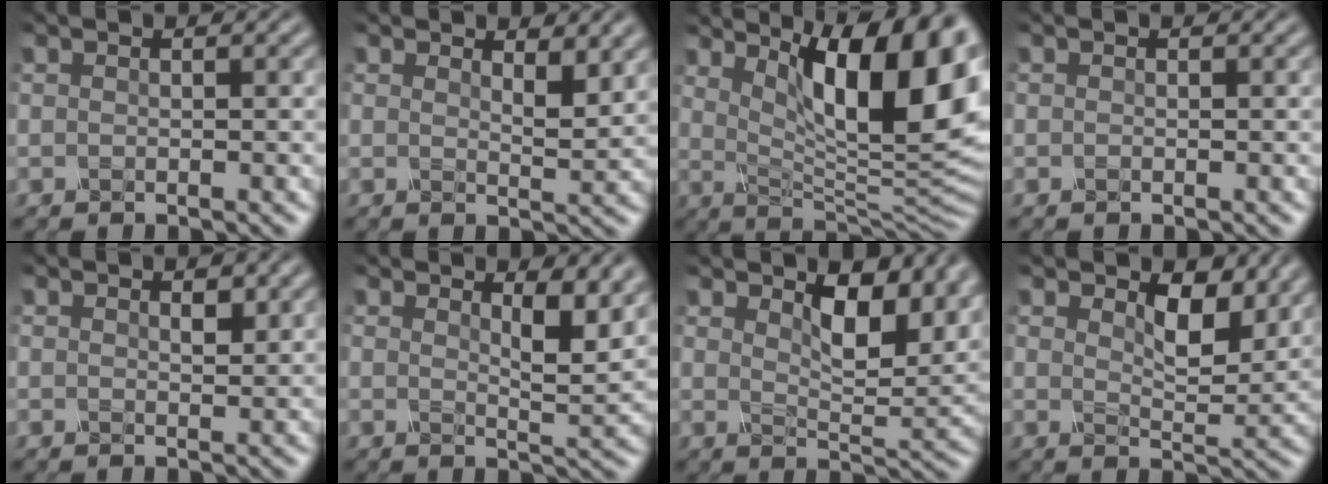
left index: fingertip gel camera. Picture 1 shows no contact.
{"total": 2.5, "force": [1.8, 0.7, 1.6], "torque": [-0.022, -0.007, 0.029]}
{"total": 14.6, "force": [5.5, 4.9, 12.6], "torque": [-0.162, -0.002, 0.089]}
{"total": 0.0}
{"total": 1.1, "force": [0.6, 0.5, 0.8], "torque": [-0.013, -0.003, 0.011]}
{"total": 3.9, "force": [2.0, 1.2, 3.1], "torque": [-0.047, -0.012, 0.031]}
{"total": 6.9, "force": [3.4, 3.0, 5.2], "torque": [-0.081, -0.007, 0.052]}
{"total": 4.8, "force": [2.6, 2.3, 3.4], "torque": [-0.060, -0.012, 0.032]}